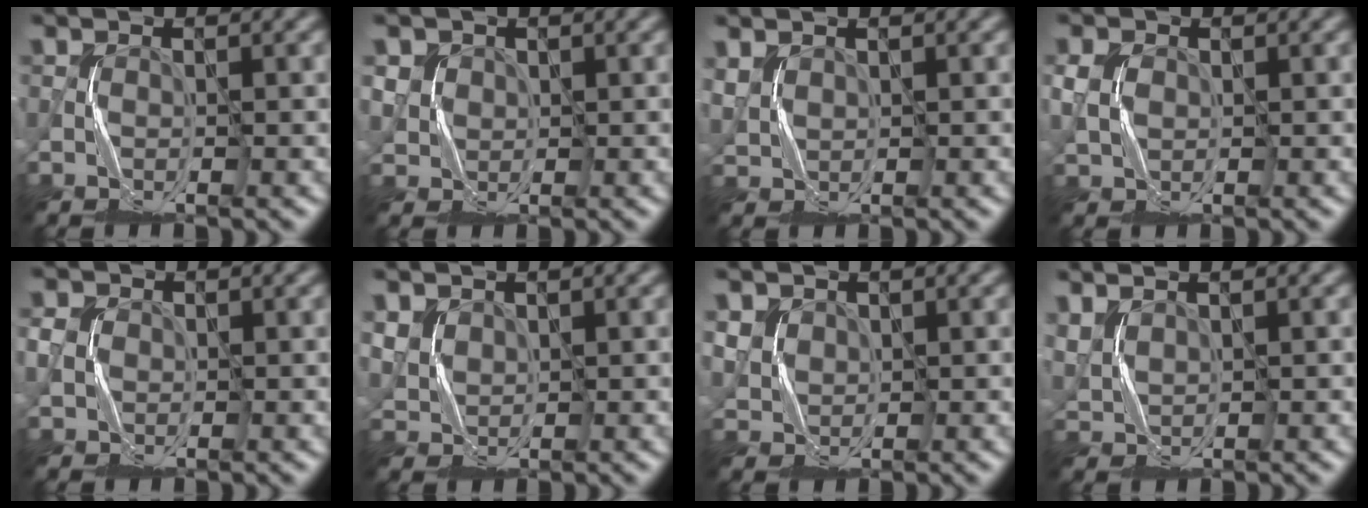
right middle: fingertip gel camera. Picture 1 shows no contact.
{"total": 2.1, "force": [0.9, 1.9, 0.3], "torque": [-0.032, -0.010, 0.032]}
{"total": 1.5, "force": [1.0, 0.9, 0.6], "torque": [-0.029, -0.002, 0.025]}
{"total": 1.9, "force": [0.4, 1.5, 1.1], "torque": [-0.035, -0.001, 0.007]}
{"total": 1.6, "force": [0.0, 1.5, 0.6], "torque": [-0.023, 0.000, -0.003]}
{"total": 2.3, "force": [1.4, 1.6, 0.8], "torque": [-0.036, -0.003, 0.033]}
{"total": 2.1, "force": [1.2, 1.6, 0.5], "torque": [-0.032, -0.007, 0.031]}
{"total": 2.4, "force": [1.8, 1.0, 1.3], "torque": [-0.047, 0.003, 0.042]}